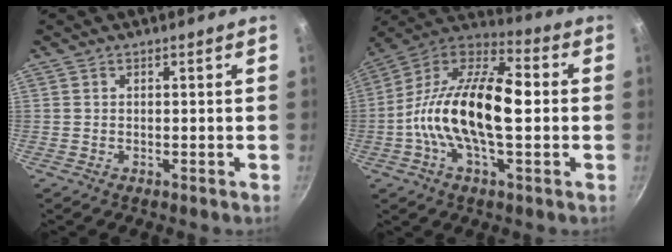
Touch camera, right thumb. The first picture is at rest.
{"total": 21.0, "force": [-0.7, 9.6, 18.7], "torque": [-0.332, 0.035, -0.039]}